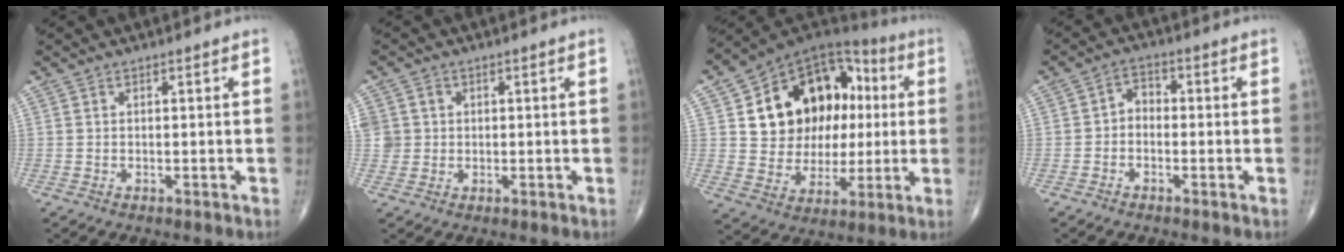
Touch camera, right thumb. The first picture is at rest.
{"total": 4.6, "force": [0.8, 4.4, 1.1], "torque": [-0.006, 0.008, 0.021]}
{"total": 21.6, "force": [3.9, 16.0, 14.0], "torque": [-0.165, 0.027, 0.073]}
{"total": 3.2, "force": [-0.8, 2.5, 1.9], "torque": [-0.016, 0.021, -0.029]}